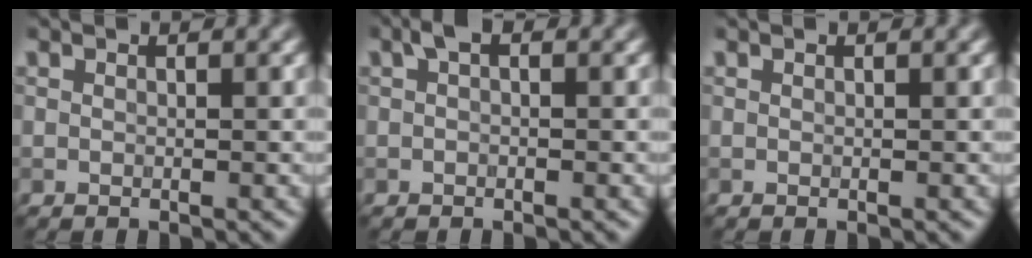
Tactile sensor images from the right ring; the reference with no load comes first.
{"total": 1.2, "force": [0.3, 0.7, 0.9], "torque": [-0.016, 0.005, 0.002]}
{"total": 0.0}